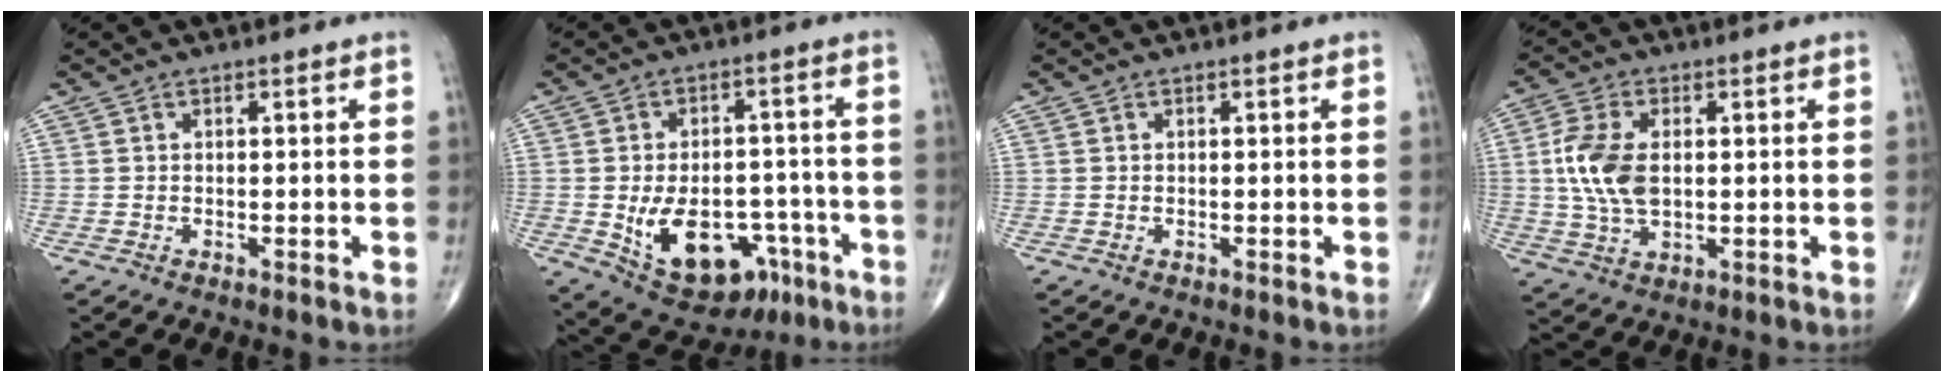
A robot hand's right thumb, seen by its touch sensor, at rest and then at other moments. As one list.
[{"total": 16.5, "force": [-6.2, 10.4, 11.3], "torque": [-0.150, 0.030, -0.073]}, {"total": 0.0}, {"total": 10.1, "force": [0.8, 5.8, 8.2], "torque": [-0.176, 0.001, 0.019]}]